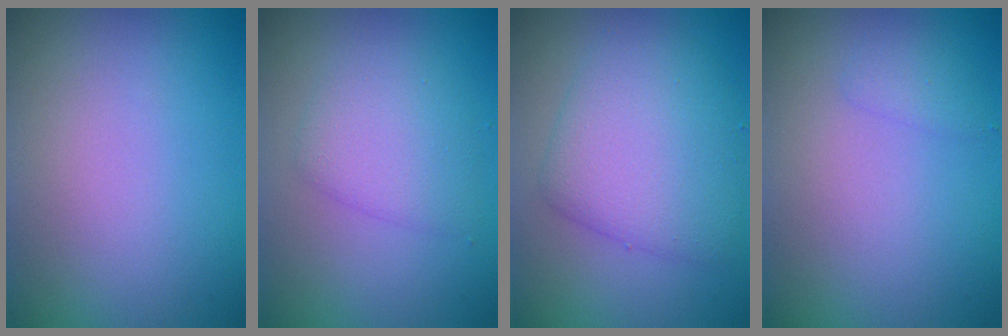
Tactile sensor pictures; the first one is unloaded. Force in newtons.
{"total": 3.2, "press": 3.2, "slide": 0.1}
{"total": 5.8, "press": 5.8, "slide": 0.3}
{"total": 1.0, "press": 0.9, "slide": 0.1}